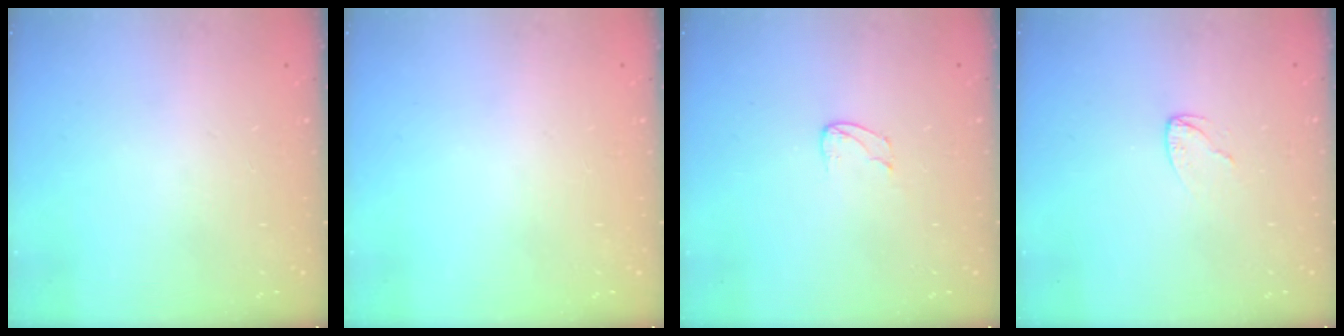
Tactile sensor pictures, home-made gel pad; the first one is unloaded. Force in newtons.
{"total": 0.0}
{"total": 4.1, "press": 4.1, "slide": 0.4}
{"total": 2.4, "press": 2.4, "slide": 0.2}